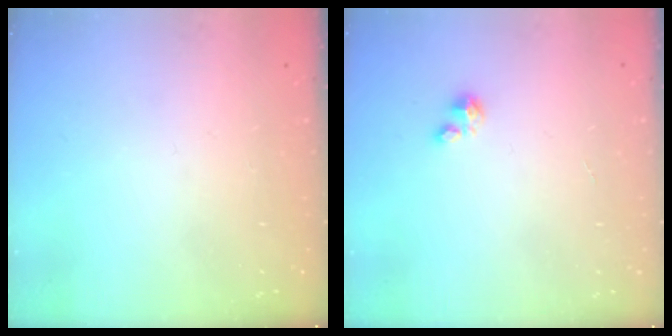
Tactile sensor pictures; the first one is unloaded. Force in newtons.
{"total": 0.7, "press": 0.7, "slide": 0.2}